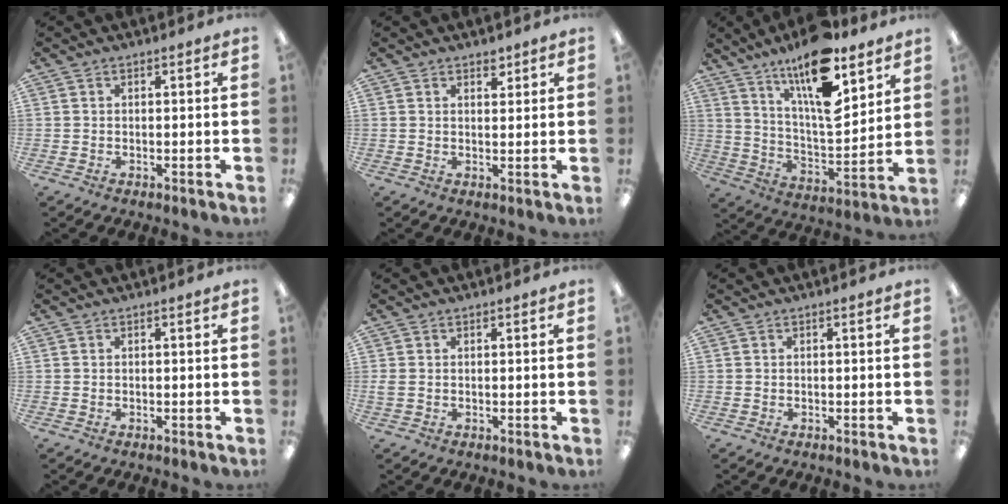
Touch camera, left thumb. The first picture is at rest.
{"total": 2.7, "force": [2.1, 1.4, 1.0], "torque": [0.003, -0.010, 0.034]}
{"total": 18.5, "force": [12.4, 6.1, 12.4], "torque": [-0.208, -0.076, 0.206]}
{"total": 0.0}
{"total": 1.1, "force": [0.2, 0.8, 0.7], "torque": [-0.016, 0.003, 0.003]}
{"total": 0.0}